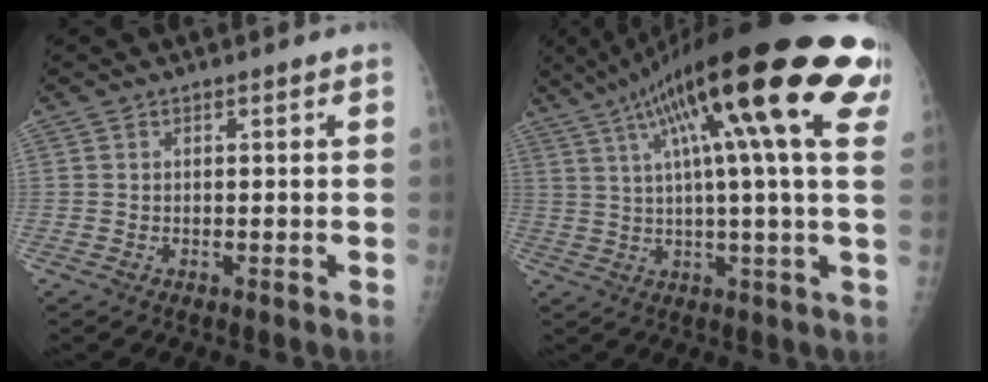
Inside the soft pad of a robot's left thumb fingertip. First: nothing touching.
{"total": 27.7, "force": [12.4, 4.7, 24.3], "torque": [-0.347, 0.026, 0.178]}